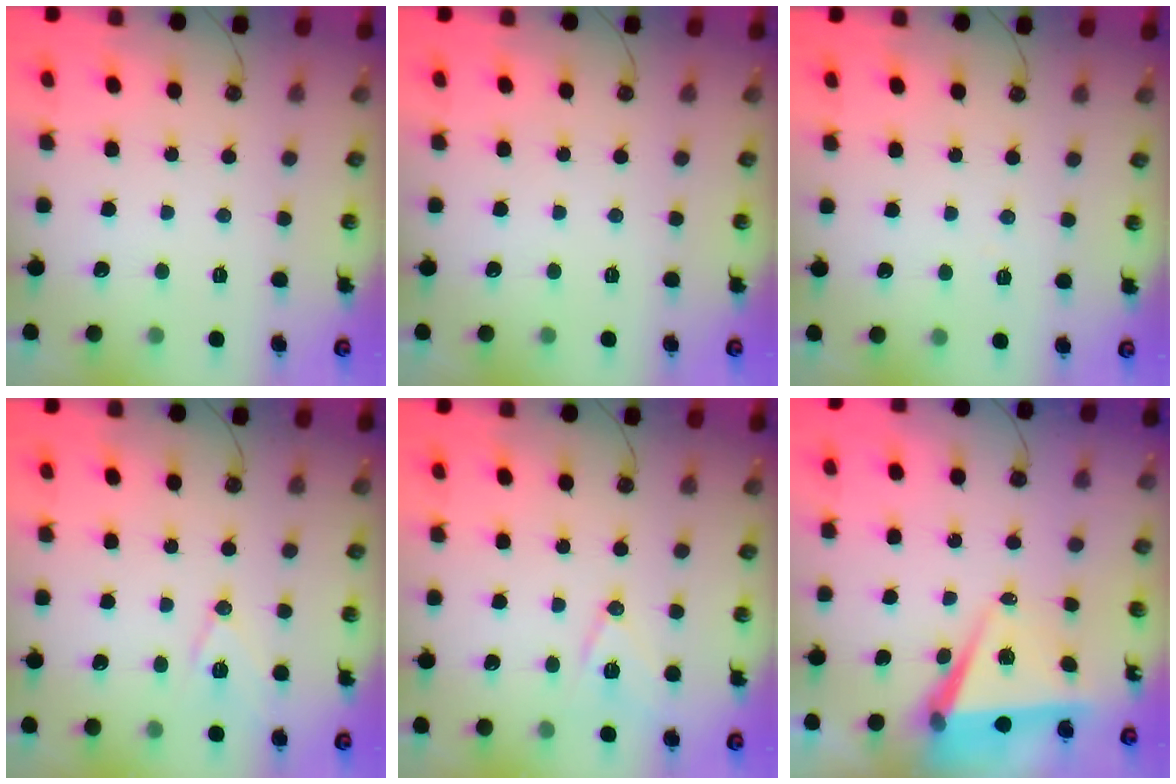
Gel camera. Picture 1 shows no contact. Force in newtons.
{"total": 0.0}
{"total": 3.5, "press": 3.3, "slide": 1.3}
{"total": 10.7, "press": 10.1, "slide": 3.3}
{"total": 10.4, "press": 9.9, "slide": 3.3}
{"total": 6.7, "press": 5.1, "slide": 4.4}